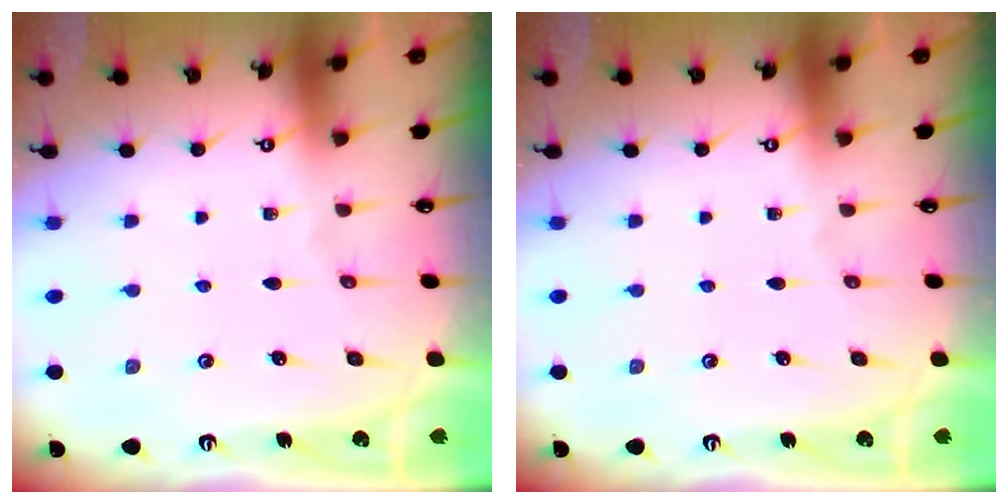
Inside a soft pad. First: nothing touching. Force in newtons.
{"total": 0.0}